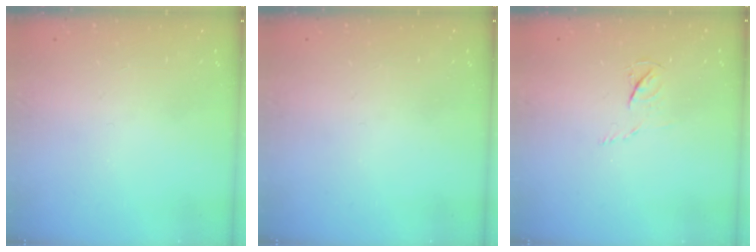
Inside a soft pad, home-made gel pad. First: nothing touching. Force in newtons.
{"total": 0.0}
{"total": 3.8, "press": 3.8, "slide": 0.5}